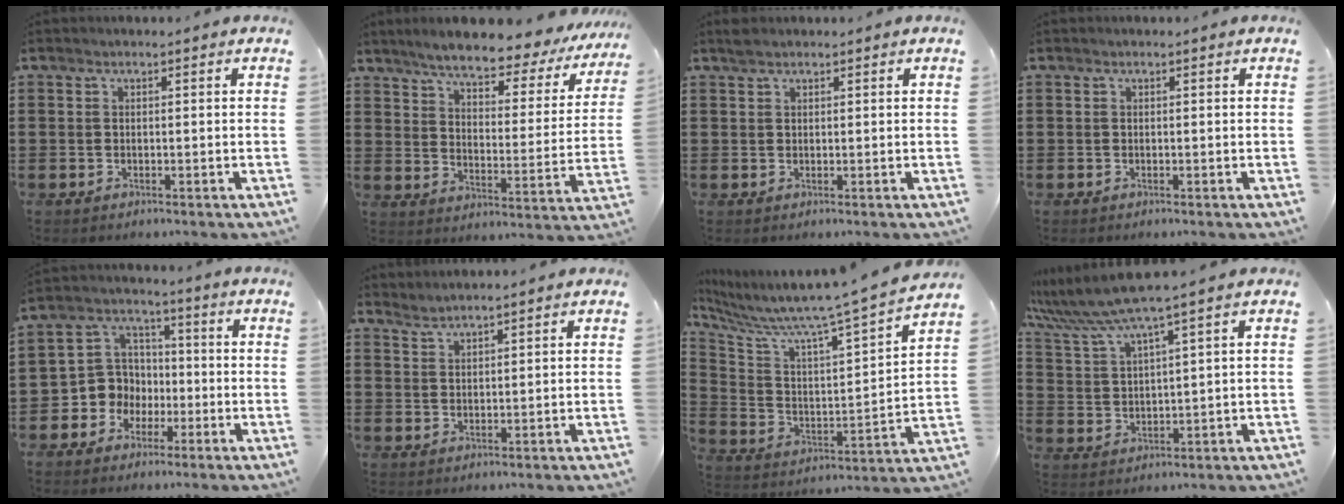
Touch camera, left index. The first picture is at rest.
{"total": 6.2, "force": [5.5, 0.6, 2.6], "torque": [-0.070, -0.038, 0.088]}
{"total": 1.4, "force": [1.3, 0.4, 0.5], "torque": [-0.013, 0.001, 0.025]}
{"total": 0.0}
{"total": 6.8, "force": [-1.7, 6.4, 1.2], "torque": [-0.067, 0.001, -0.036]}
{"total": 1.6, "force": [1.6, -0.3, -0.2], "torque": [0.000, -0.001, 0.033]}
{"total": 7.4, "force": [6.6, -0.6, 3.3], "torque": [-0.098, -0.070, 0.099]}
{"total": 6.5, "force": [5.1, -0.4, 4.0], "torque": [-0.105, -0.027, 0.085]}